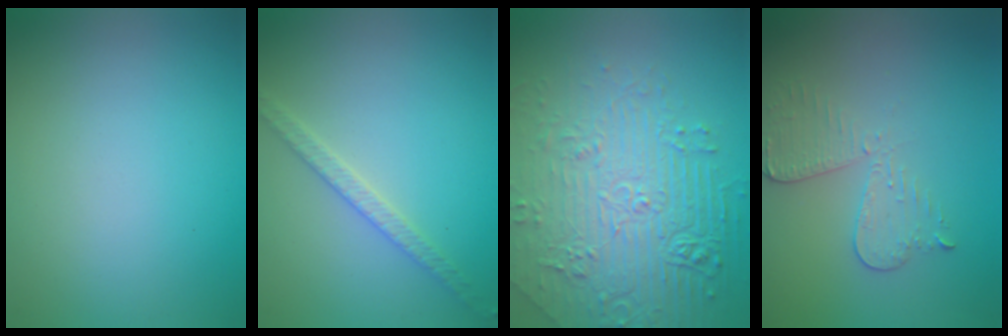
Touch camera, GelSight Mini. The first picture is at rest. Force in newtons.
{"total": 2.1, "press": 2.0, "slide": 0.6}
{"total": 7.3, "press": 5.8, "slide": 4.5}
{"total": 2.9, "press": 2.7, "slide": 1.2}